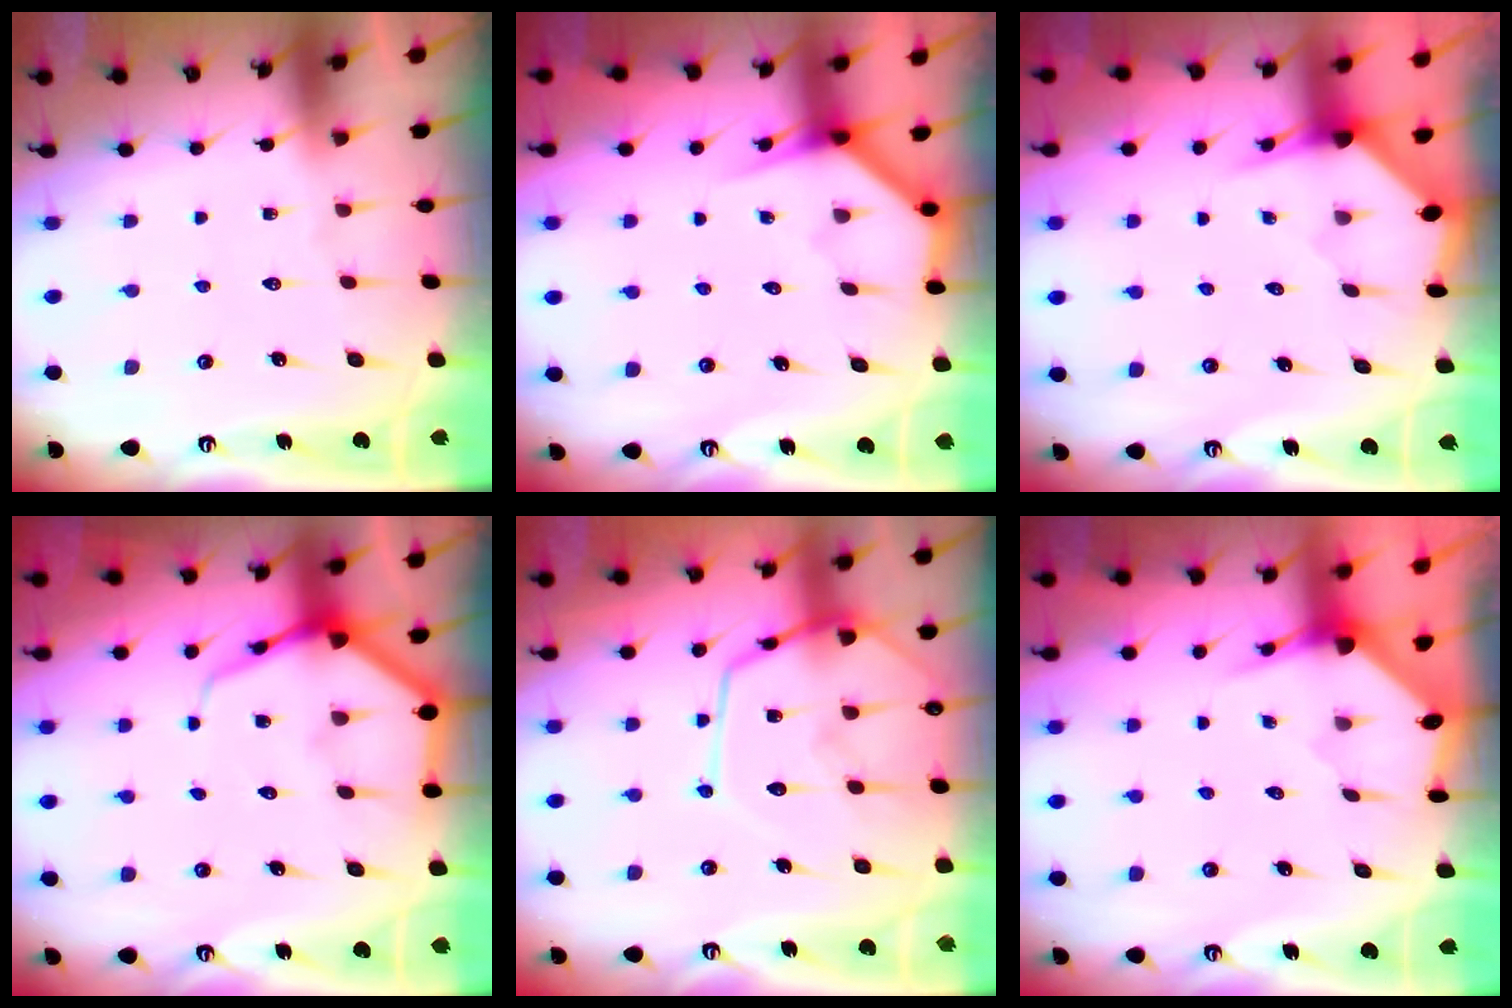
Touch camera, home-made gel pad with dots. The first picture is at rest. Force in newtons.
{"total": 3.7, "press": 3.7, "slide": 0.2}
{"total": 3.2, "press": 3.2, "slide": 0.3}
{"total": 6.6, "press": 6.5, "slide": 0.6}
{"total": 14.1, "press": 14.1, "slide": 1.3}
{"total": 3.5, "press": 3.5, "slide": 0.3}